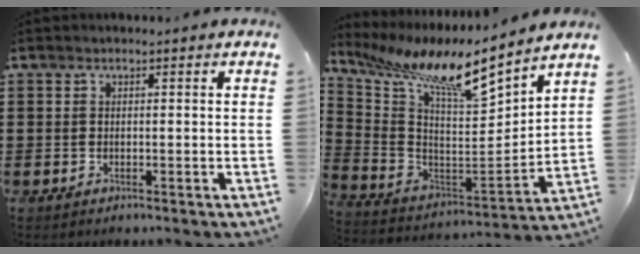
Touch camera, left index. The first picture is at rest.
{"total": 11.3, "force": [9.1, 1.8, 6.5], "torque": [-0.149, -0.067, 0.143]}